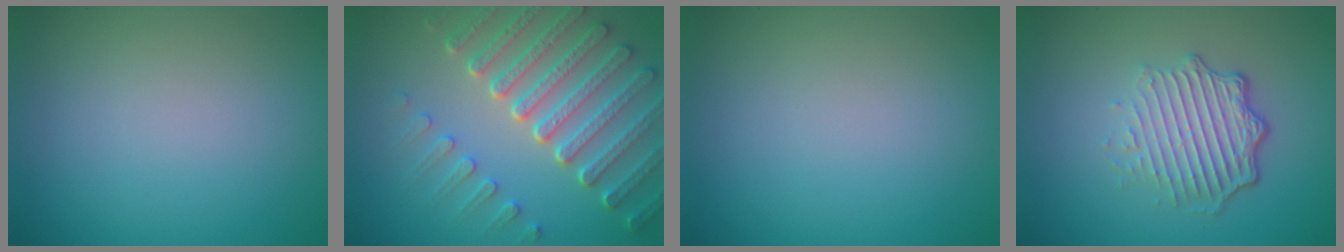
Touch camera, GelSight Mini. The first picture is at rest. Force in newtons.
{"total": 7.6, "press": 5.7, "slide": 5.0}
{"total": 0.0}
{"total": 5.3, "press": 3.6, "slide": 3.9}